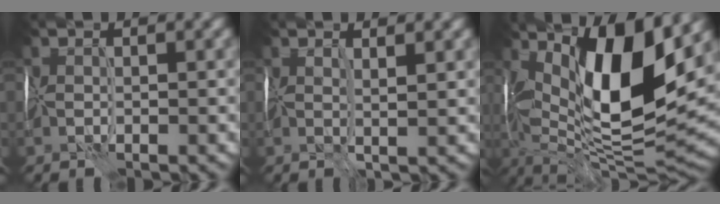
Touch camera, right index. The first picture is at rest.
{"total": 2.0, "force": [1.1, 0.3, 1.7], "torque": [-0.025, 0.000, 0.020]}
{"total": 14.0, "force": [4.8, 4.6, 12.4], "torque": [-0.207, -0.004, 0.082]}